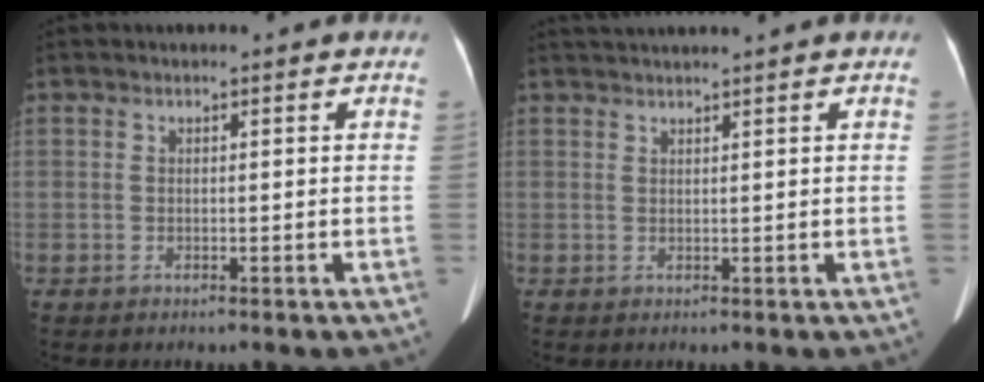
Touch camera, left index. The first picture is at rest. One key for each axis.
{"total": 6.6, "fx": 6.1, "fy": -0.4, "fz": 2.3, "tx": -0.032, "ty": 0.033, "tz": 0.085}